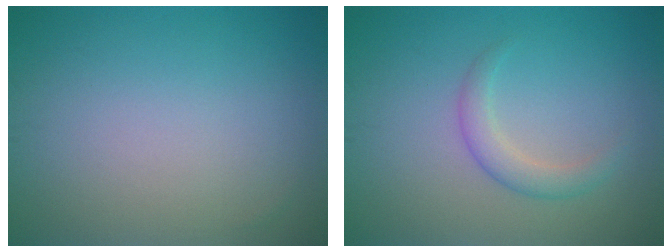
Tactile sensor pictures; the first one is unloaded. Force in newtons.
{"total": 2.0, "press": 2.0, "slide": 0.1}